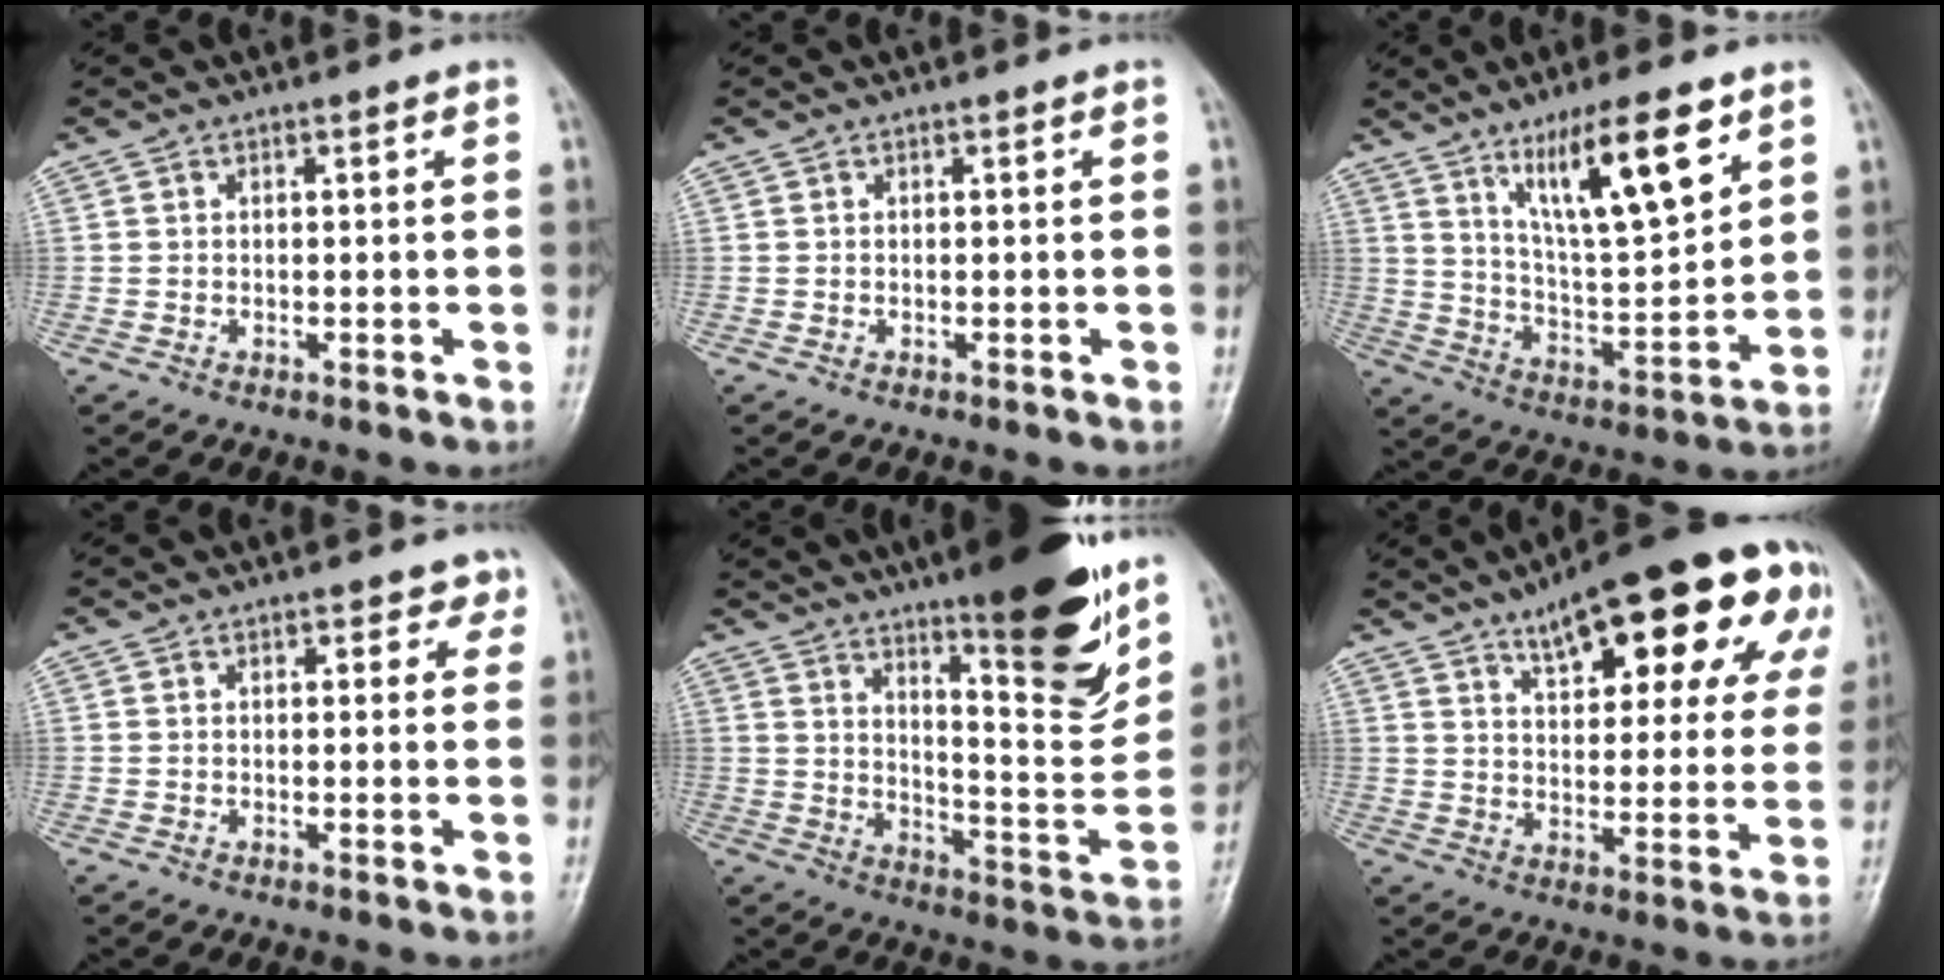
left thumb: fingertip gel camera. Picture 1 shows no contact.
{"total": 0.0}
{"total": 15.8, "force": [8.8, 3.7, 12.6], "torque": [-0.197, -0.048, 0.160]}
{"total": 3.0, "force": [1.8, 1.9, 1.5], "torque": [0.010, -0.005, 0.018]}
{"total": 21.9, "force": [13.9, 4.8, 16.2], "torque": [-0.189, -0.081, 0.214]}
{"total": 23.6, "force": [12.6, 8.8, 18.0], "torque": [-0.203, -0.011, 0.174]}